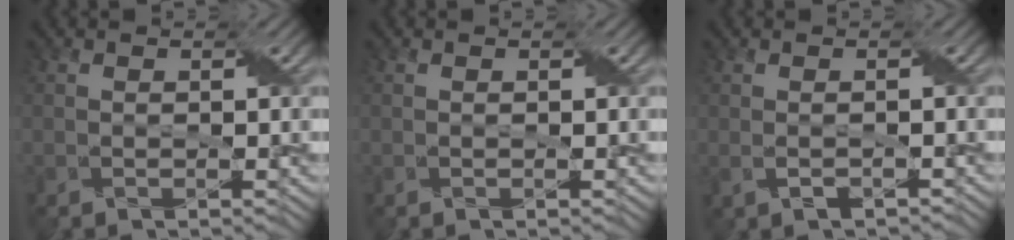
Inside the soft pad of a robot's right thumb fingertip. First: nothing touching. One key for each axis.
{"total": 0.0}
{"total": 0.6, "fx": -0.2, "fy": 0.2, "fz": 0.5, "tx": -0.011, "ty": -0.001, "tz": -0.001}